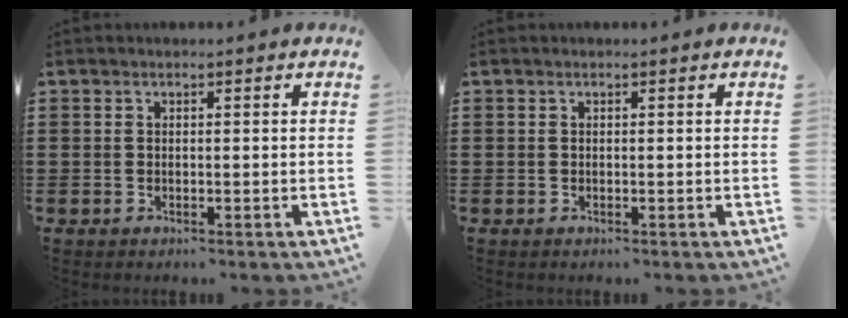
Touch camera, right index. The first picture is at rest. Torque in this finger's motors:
{"motor_torque": [-0.75, 1.39, 0.00, 0.00]}